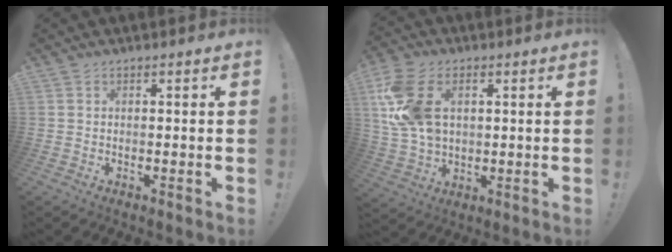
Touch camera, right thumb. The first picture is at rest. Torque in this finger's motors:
{"motor_torque": [1.83, 1.90, 0.79, -0.27, 0.14]}